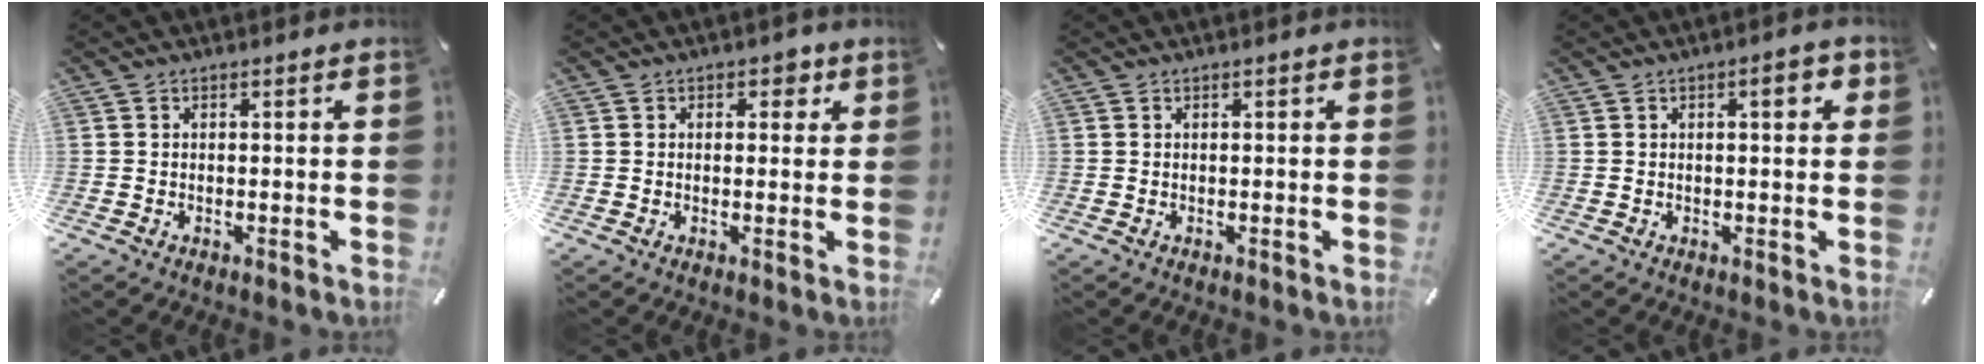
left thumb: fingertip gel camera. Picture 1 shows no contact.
{"total": 2.7, "force": [0.9, 2.0, 1.7], "torque": [-0.013, 0.000, 0.008]}
{"total": 0.0}
{"total": 4.1, "force": [1.4, 1.5, 3.6], "torque": [-0.050, -0.001, 0.016]}